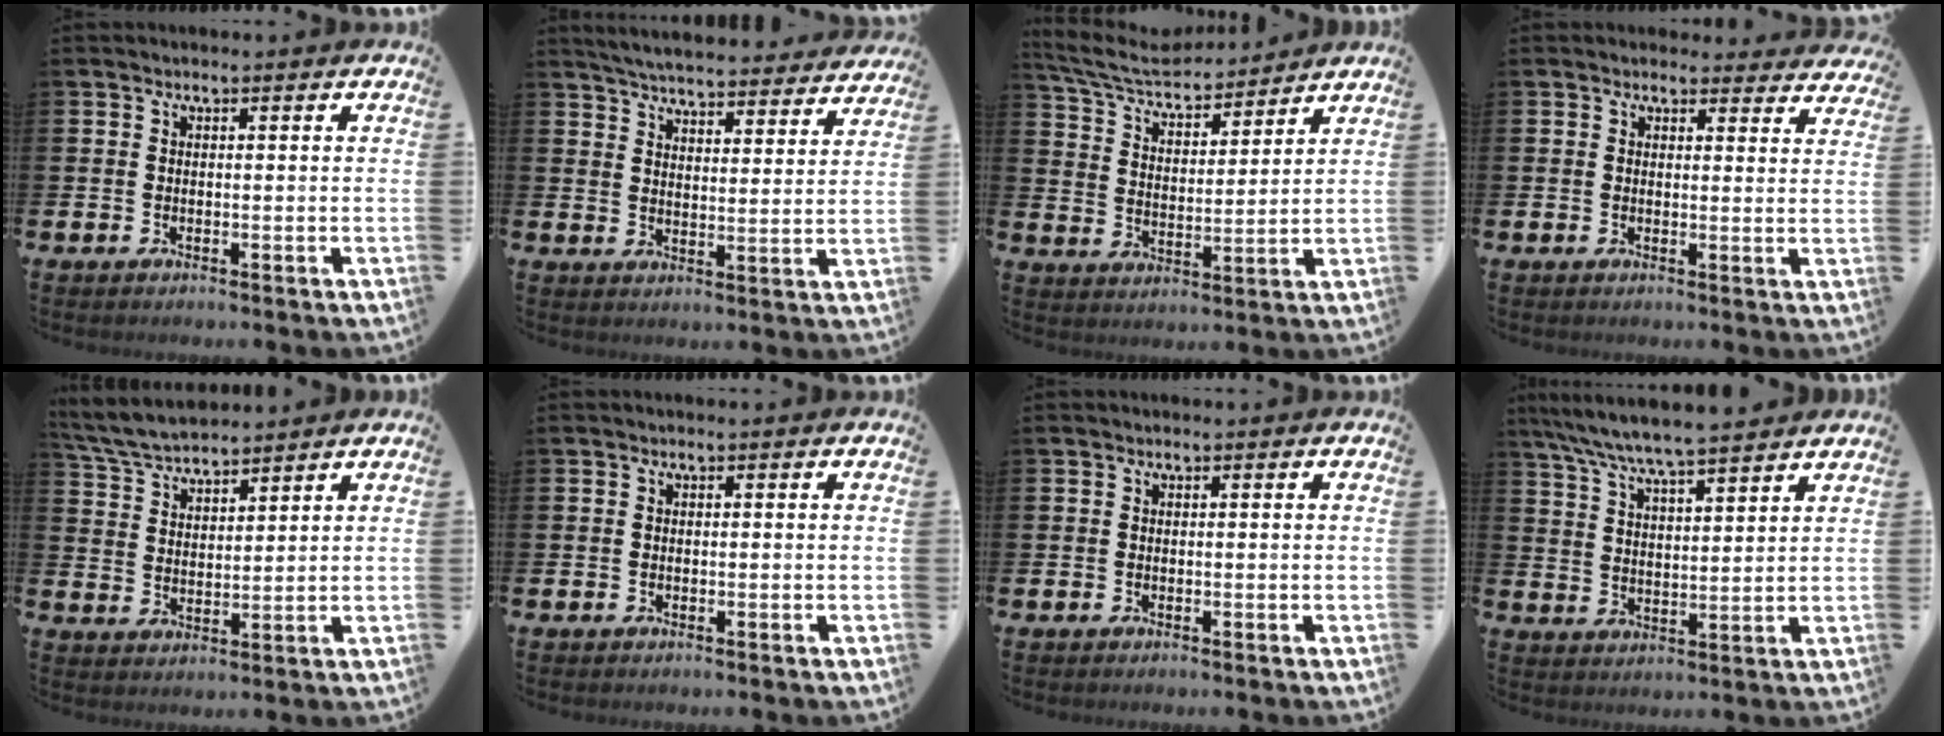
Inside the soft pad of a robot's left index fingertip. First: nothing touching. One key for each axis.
{"total": 5.5, "fx": 5.4, "fy": 0.5, "fz": 0.8, "tx": -0.032, "ty": -0.042, "tz": 0.093}
{"total": 6.5, "fx": 6.0, "fy": 1.5, "fz": 2.0, "tx": -0.068, "ty": -0.037, "tz": 0.104}
{"total": 2.5, "fx": 2.3, "fy": 0.8, "fz": -0.1, "tx": 0.008, "ty": -0.012, "tz": 0.040}
{"total": 5.7, "fx": 5.6, "fy": 0.9, "fz": 0.9, "tx": -0.041, "ty": -0.023, "tz": 0.102}
{"total": 0.0}
{"total": 0.0}
{"total": 7.1, "fx": 6.8, "fy": 0.0, "fz": 2.0, "tx": -0.064, "ty": -0.038, "tz": 0.120}